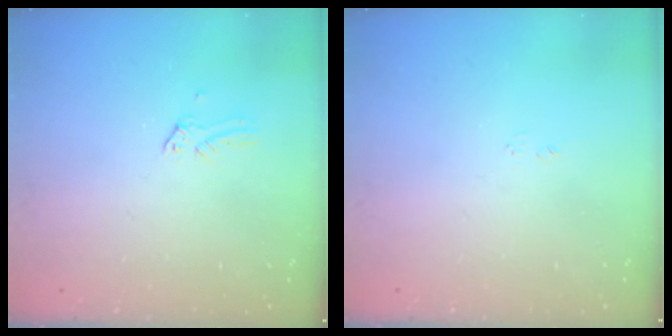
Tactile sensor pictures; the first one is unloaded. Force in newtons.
{"total": 3.2, "press": 3.1, "slide": 0.3}